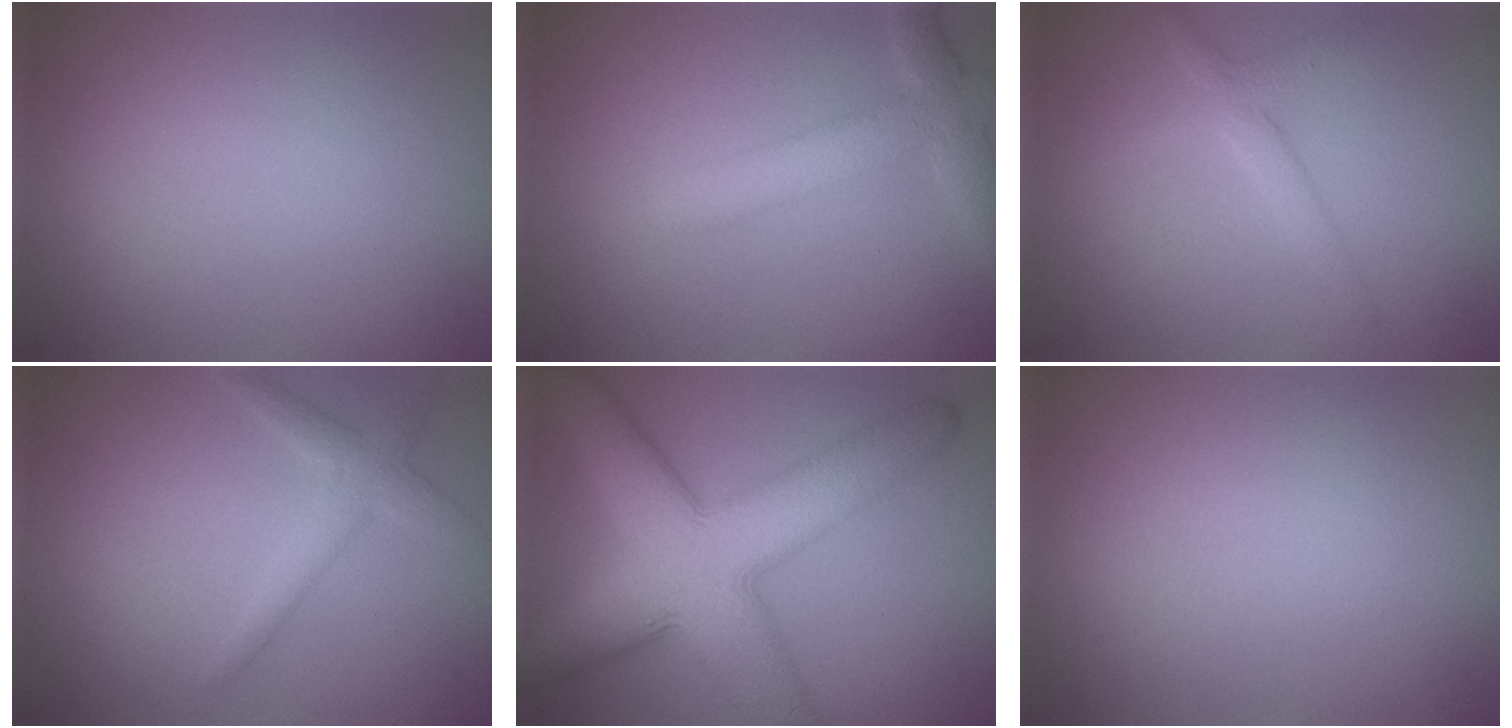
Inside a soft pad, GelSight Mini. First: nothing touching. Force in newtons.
{"total": 4.1, "press": 4.1, "slide": 0.3}
{"total": 2.3, "press": 2.3, "slide": 0.1}
{"total": 2.4, "press": 2.4, "slide": 0.1}
{"total": 11.3, "press": 11.3, "slide": 0.5}
{"total": 0.0}